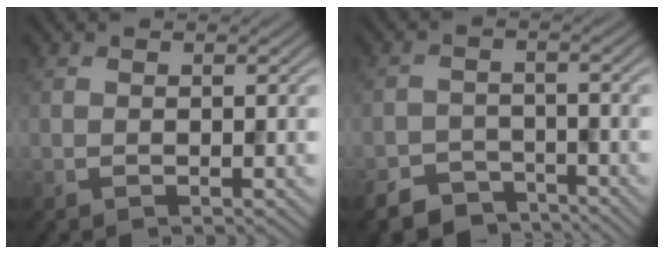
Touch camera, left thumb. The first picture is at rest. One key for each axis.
{"total": 4.8, "fx": -4.1, "fy": 2.3, "fz": 1.0, "tx": -0.020, "ty": -0.006, "tz": -0.078}